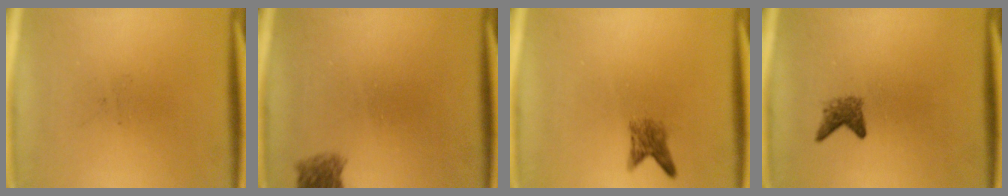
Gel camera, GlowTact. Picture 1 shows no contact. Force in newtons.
{"total": 2.6}
{"total": 2.3}
{"total": 2.0}